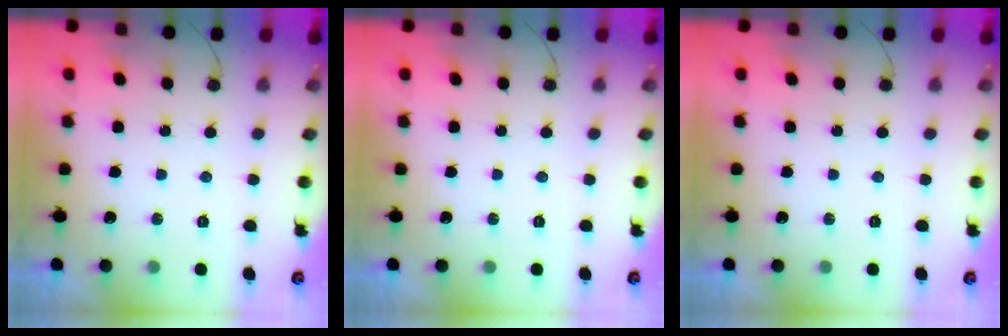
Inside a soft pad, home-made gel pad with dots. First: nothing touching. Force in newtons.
{"total": 0.0}
{"total": 0.0}